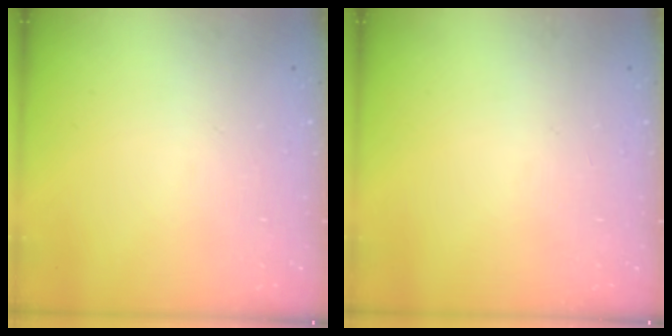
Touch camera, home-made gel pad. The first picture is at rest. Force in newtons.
{"total": 0.0}